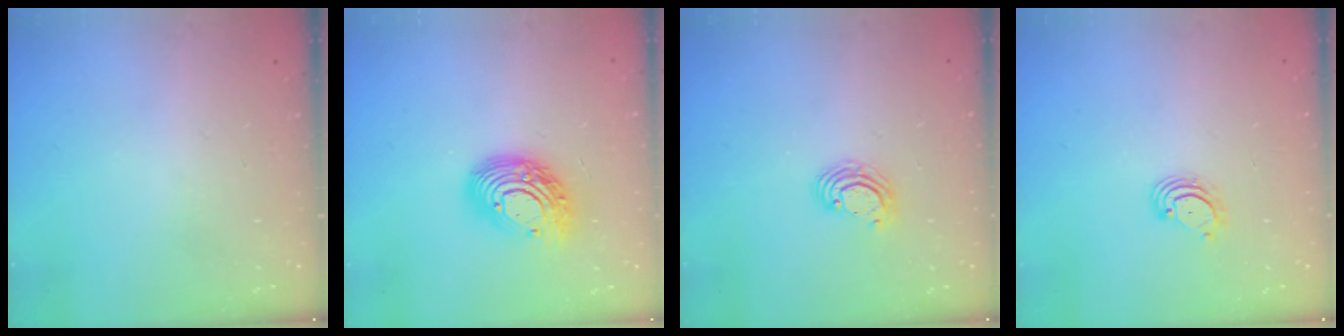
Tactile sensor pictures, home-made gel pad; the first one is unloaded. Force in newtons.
{"total": 14.3, "press": 14.2, "slide": 1.3}
{"total": 3.6, "press": 3.6, "slide": 0.2}
{"total": 2.9, "press": 2.9, "slide": 0.4}